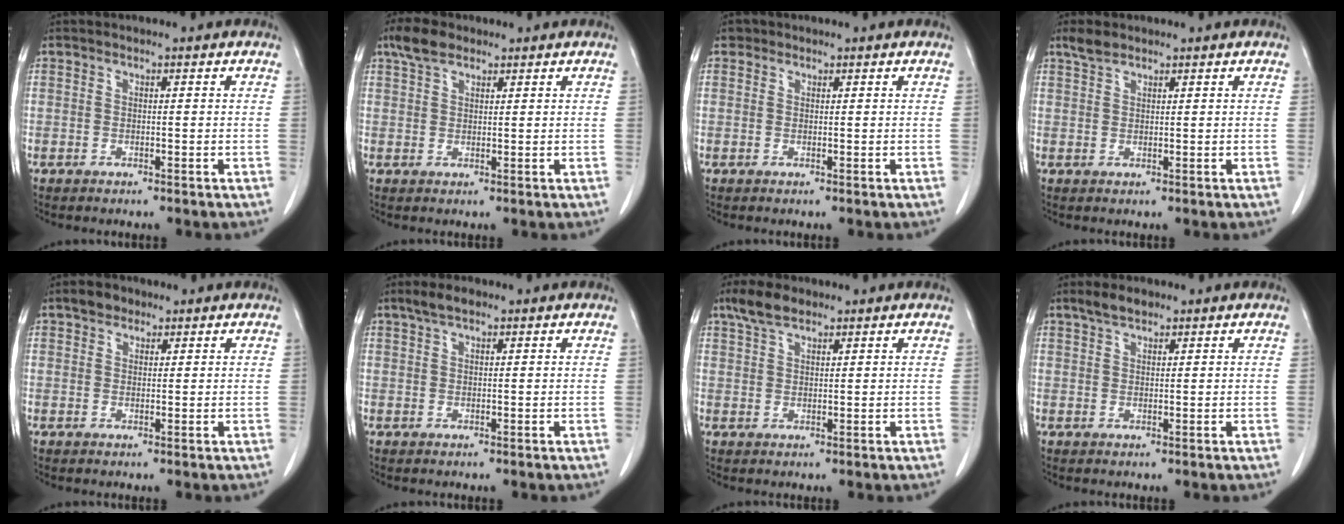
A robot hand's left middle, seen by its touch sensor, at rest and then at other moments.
{"total": 3.7, "force": [2.6, 1.8, 1.9], "torque": [-0.044, 0.014, 0.052]}
{"total": 0.8, "force": [0.5, 0.6, 0.0], "torque": [0.004, 0.003, 0.006]}
{"total": 2.0, "force": [1.7, 0.8, 0.8], "torque": [-0.021, 0.007, 0.034]}
{"total": 2.5, "force": [1.7, 1.6, 0.8], "torque": [-0.015, 0.009, 0.026]}
{"total": 2.7, "force": [1.9, 0.9, 1.7], "torque": [-0.038, 0.013, 0.037]}
{"total": 4.2, "force": [3.1, 1.6, 2.3], "torque": [-0.057, 0.012, 0.063]}
{"total": 2.9, "force": [2.2, 1.1, 1.5], "torque": [-0.034, 0.009, 0.041]}